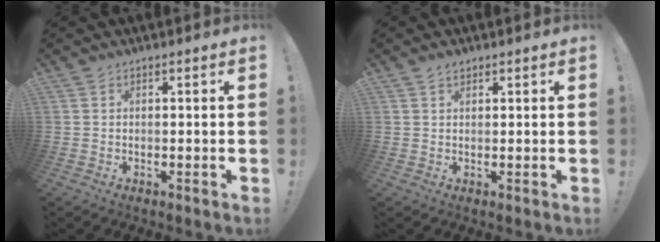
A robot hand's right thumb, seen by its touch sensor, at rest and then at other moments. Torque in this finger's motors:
{"motor_torque": [-0.04, -0.02, 0.15, 0.09, 0.00]}